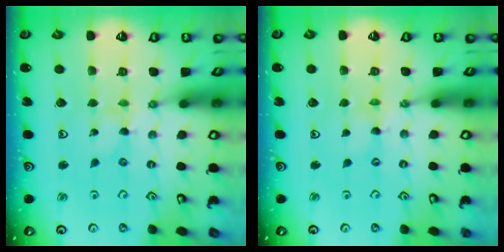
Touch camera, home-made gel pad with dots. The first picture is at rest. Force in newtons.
{"total": 0.7, "press": 0.7, "slide": 0.2}